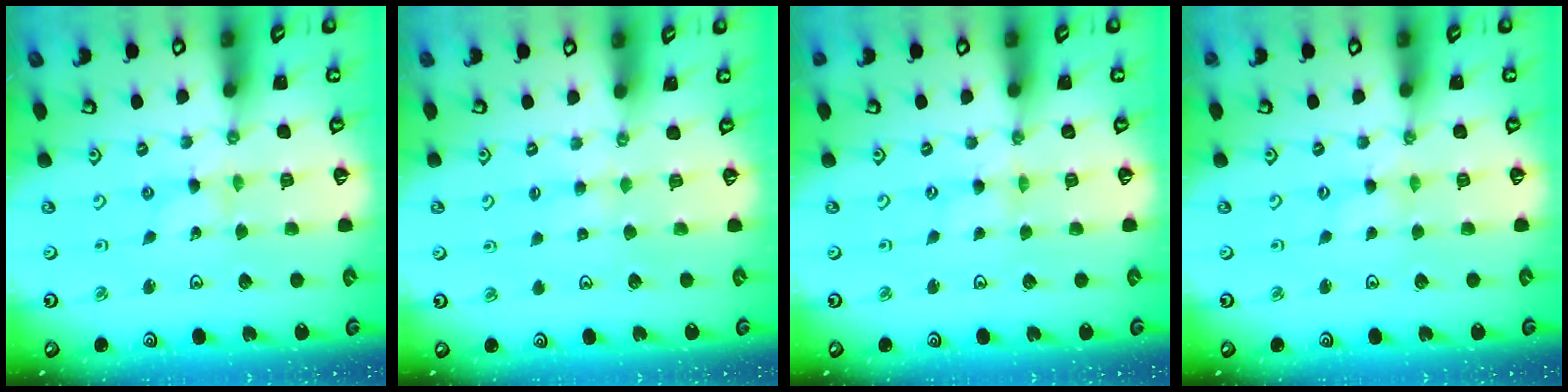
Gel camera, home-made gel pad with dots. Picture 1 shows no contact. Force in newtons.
{"total": 2.9, "press": 2.8, "slide": 0.5}
{"total": 0.0}
{"total": 0.0}